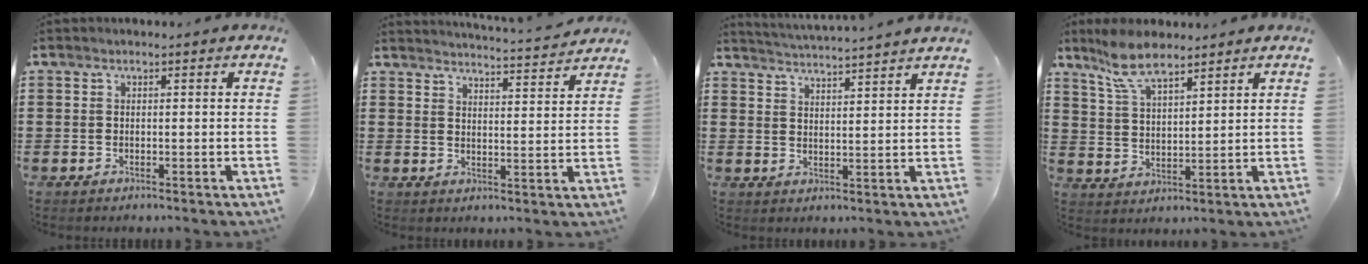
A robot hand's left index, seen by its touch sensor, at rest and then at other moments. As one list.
[{"total": 3.7, "force": [3.6, -0.6, 0.4], "torque": [-0.016, -0.030, 0.060]}, {"total": 3.6, "force": [3.5, -1.0, 0.1], "torque": [-0.016, -0.023, 0.059]}, {"total": 7.7, "force": [6.3, 2.0, 3.9], "torque": [-0.097, -0.004, 0.118]}]